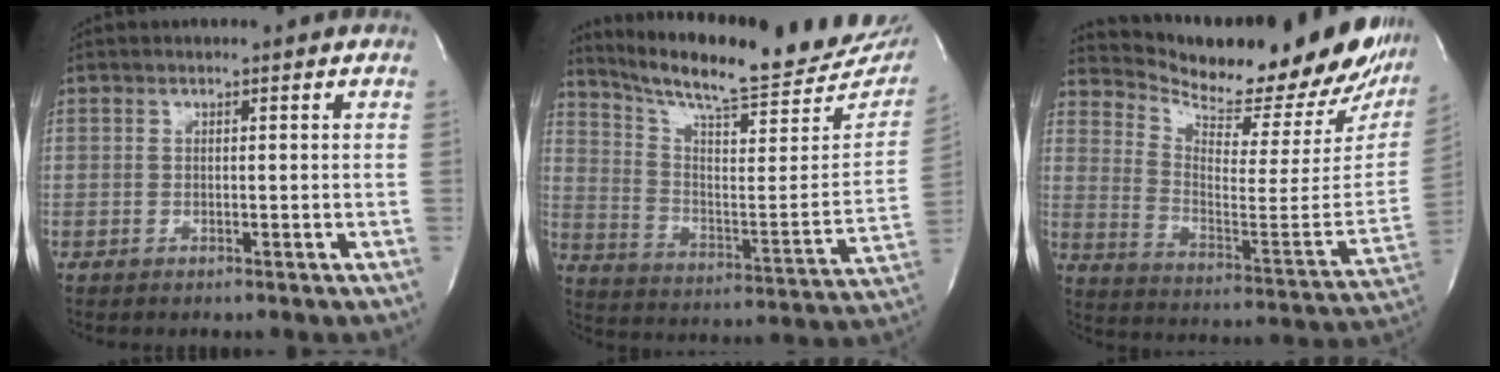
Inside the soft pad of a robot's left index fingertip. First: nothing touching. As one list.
[{"total": 25.3, "force": [22.3, 3.3, 11.5], "torque": [-0.187, -0.067, 0.307]}, {"total": 27.3, "force": [24.8, 4.4, 10.3], "torque": [-0.172, -0.105, 0.327]}]